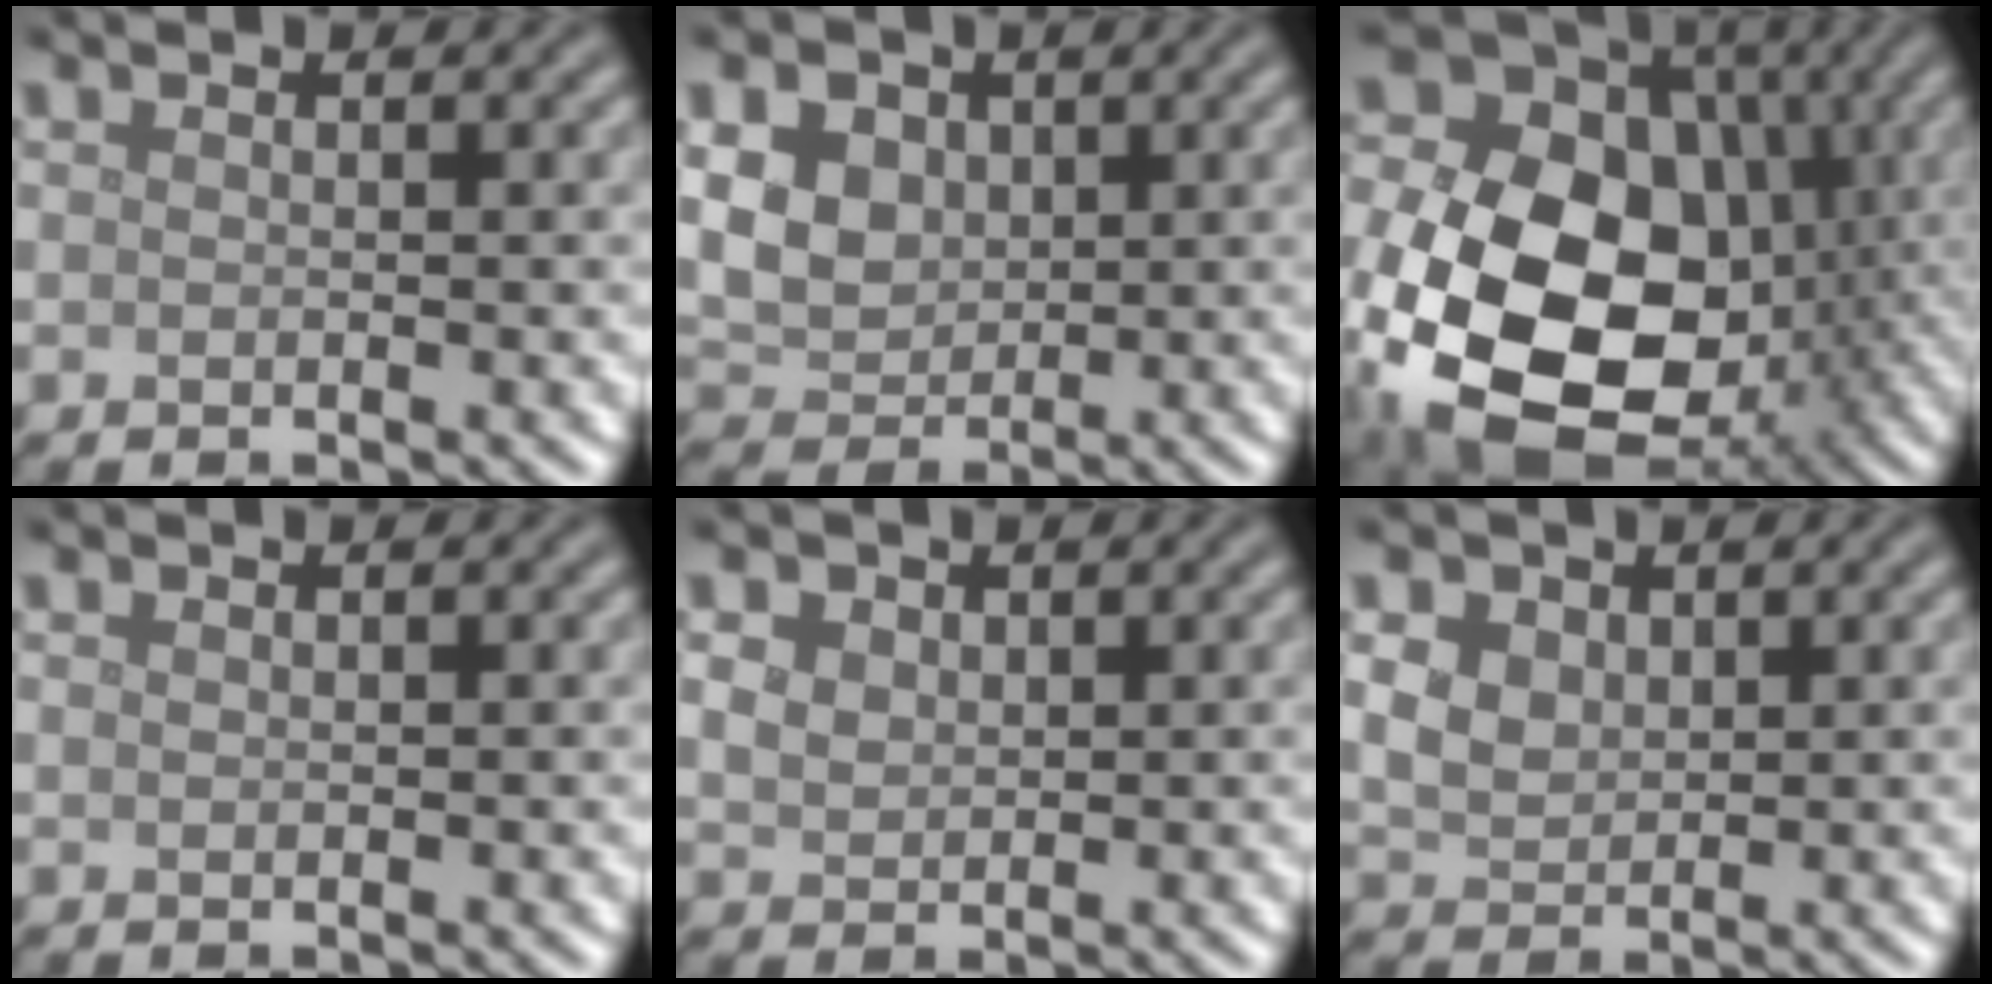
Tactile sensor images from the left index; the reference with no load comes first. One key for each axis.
{"total": 6.6, "fx": 2.0, "fy": 5.1, "fz": 3.7, "tx": -0.097, "ty": 0.019, "tz": 0.030}
{"total": 19.8, "fx": -2.7, "fy": 15.0, "fz": 12.6, "tx": -0.238, "ty": -0.038, "tz": -0.046}
{"total": 0.0}
{"total": 2.6, "fx": 1.3, "fy": 1.9, "fz": 1.2, "tx": -0.030, "ty": 0.010, "tz": 0.019}
{"total": 4.5, "fx": 2.0, "fy": 3.3, "fz": 2.4, "tx": -0.063, "ty": 0.019, "tz": 0.028}